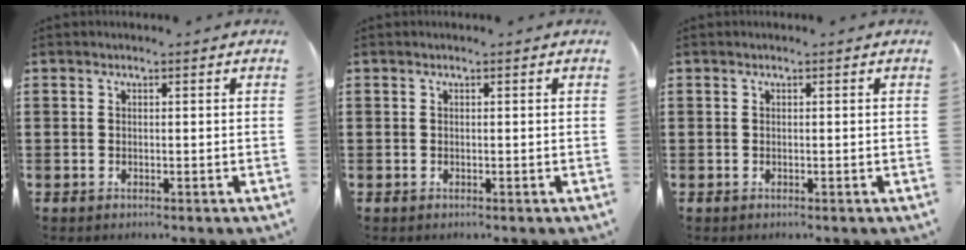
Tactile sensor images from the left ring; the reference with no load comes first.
{"total": 0.0}
{"total": 0.0}